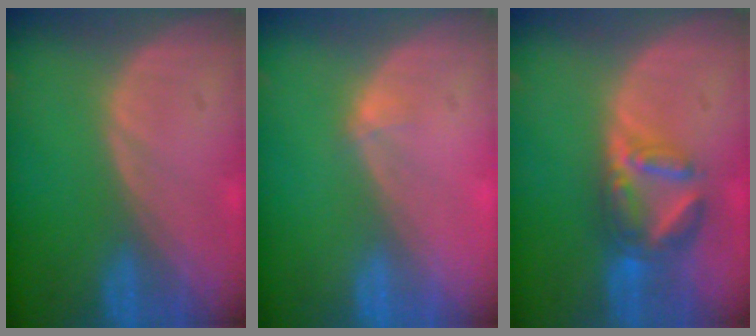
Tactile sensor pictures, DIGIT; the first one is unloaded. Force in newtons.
{"total": 1.1, "press": 0.8, "slide": 0.7}
{"total": 7.2, "press": 6.3, "slide": 3.5}